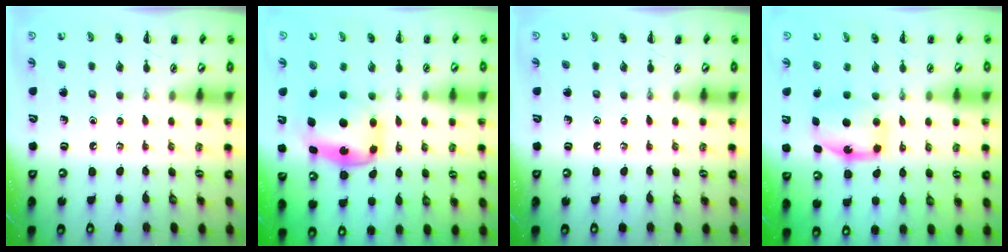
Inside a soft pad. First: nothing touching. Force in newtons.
{"total": 5.8, "press": 5.7, "slide": 1.4}
{"total": 0.0}
{"total": 6.5, "press": 6.4, "slide": 0.7}